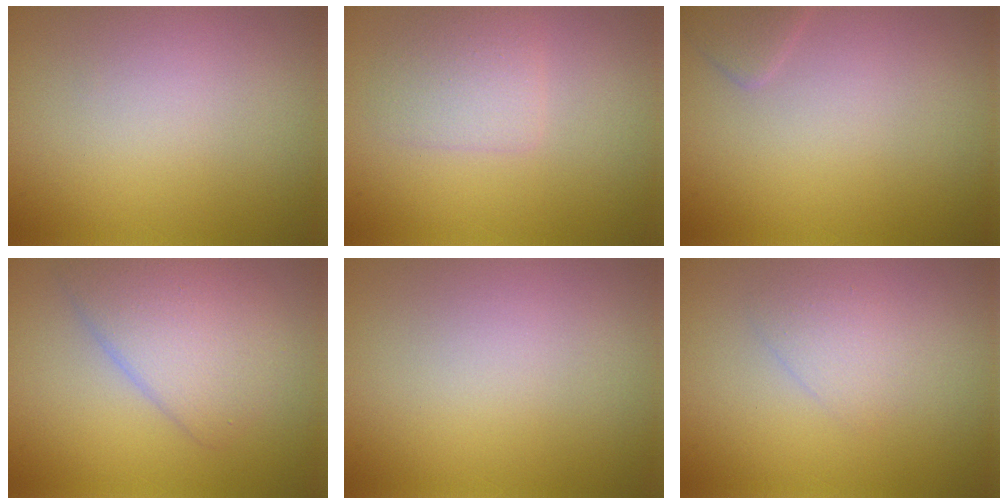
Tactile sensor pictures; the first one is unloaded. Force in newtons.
{"total": 2.2, "press": 2.2, "slide": 0.1}
{"total": 1.4, "press": 1.4, "slide": 0.1}
{"total": 4.1, "press": 4.1, "slide": 0.1}
{"total": 0.0}
{"total": 1.4, "press": 1.4, "slide": 0.2}